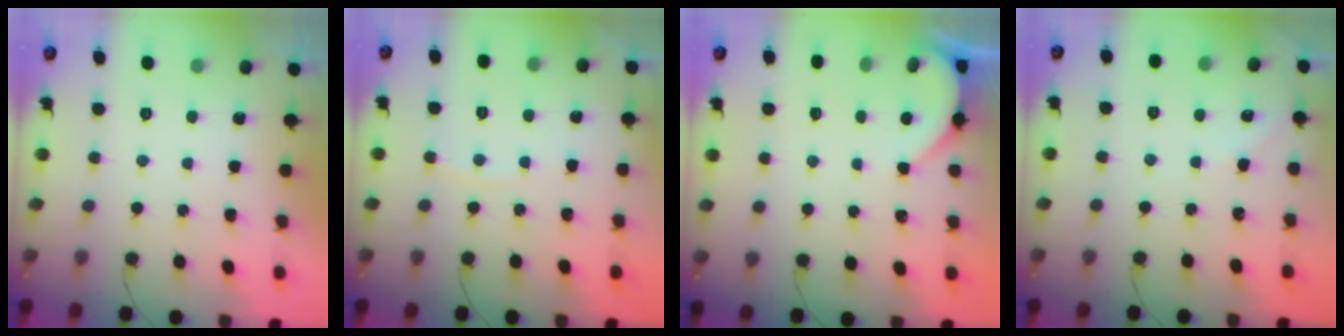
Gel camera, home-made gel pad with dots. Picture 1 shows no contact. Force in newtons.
{"total": 2.7, "press": 2.7, "slide": 0.3}
{"total": 2.7, "press": 2.7, "slide": 0.1}
{"total": 2.2, "press": 2.2, "slide": 0.4}